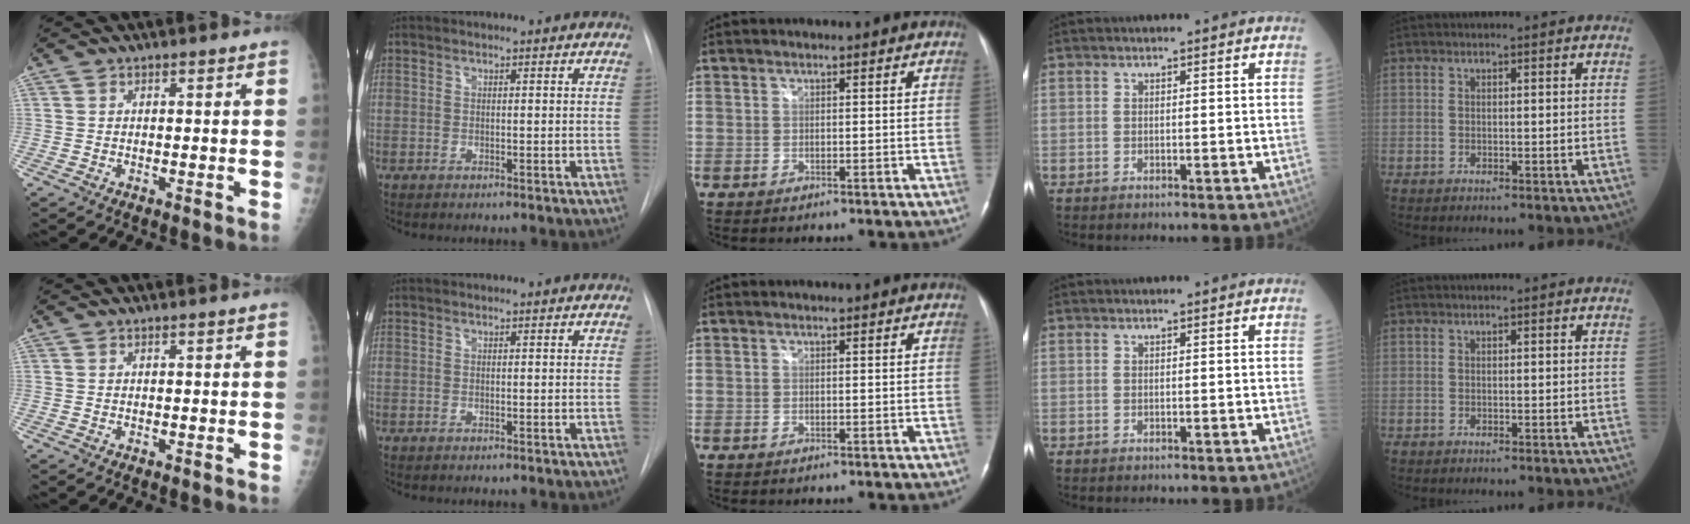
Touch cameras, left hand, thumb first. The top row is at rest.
{}